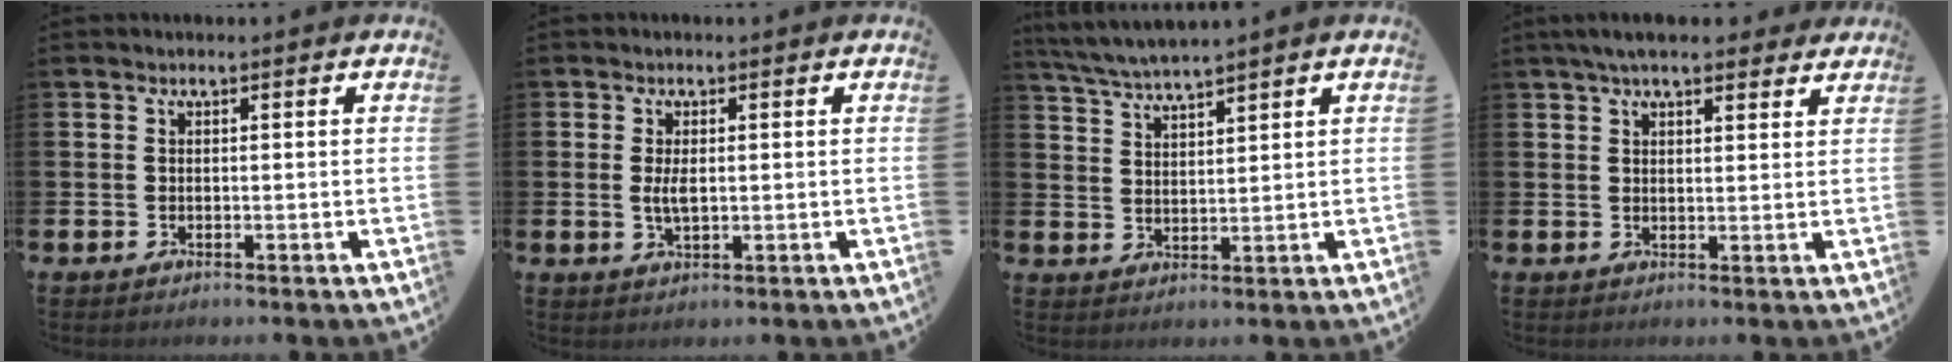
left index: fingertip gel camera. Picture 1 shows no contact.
{"total": 2.6, "force": [0.3, 1.1, 2.3], "torque": [-0.039, 0.000, 0.002]}
{"total": 4.0, "force": [3.9, -0.5, 0.7], "torque": [-0.035, -0.018, 0.071]}
{"total": 4.8, "force": [4.1, 1.2, 2.0], "torque": [-0.047, -0.007, 0.076]}